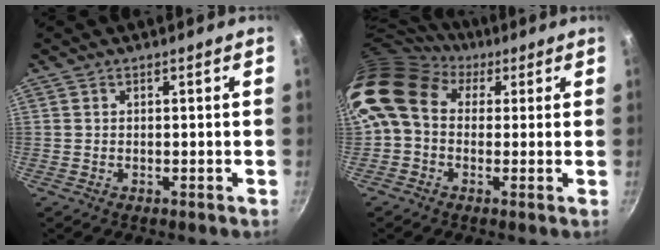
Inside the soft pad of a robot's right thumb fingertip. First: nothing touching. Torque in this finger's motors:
{"motor_torque": [1.98, 3.03, 2.20, -0.14, 0.31]}